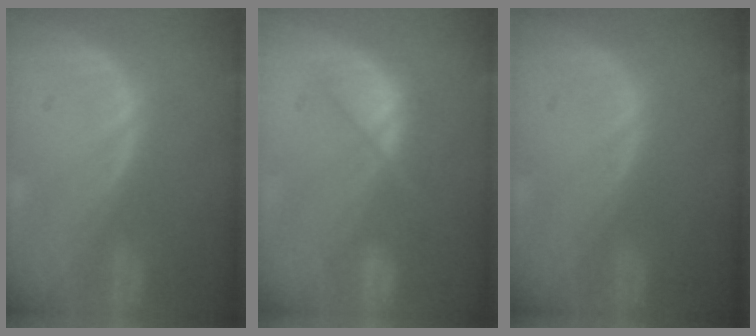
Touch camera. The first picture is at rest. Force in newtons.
{"total": 5.4, "press": 5.4, "slide": 0.5}
{"total": 0.0}